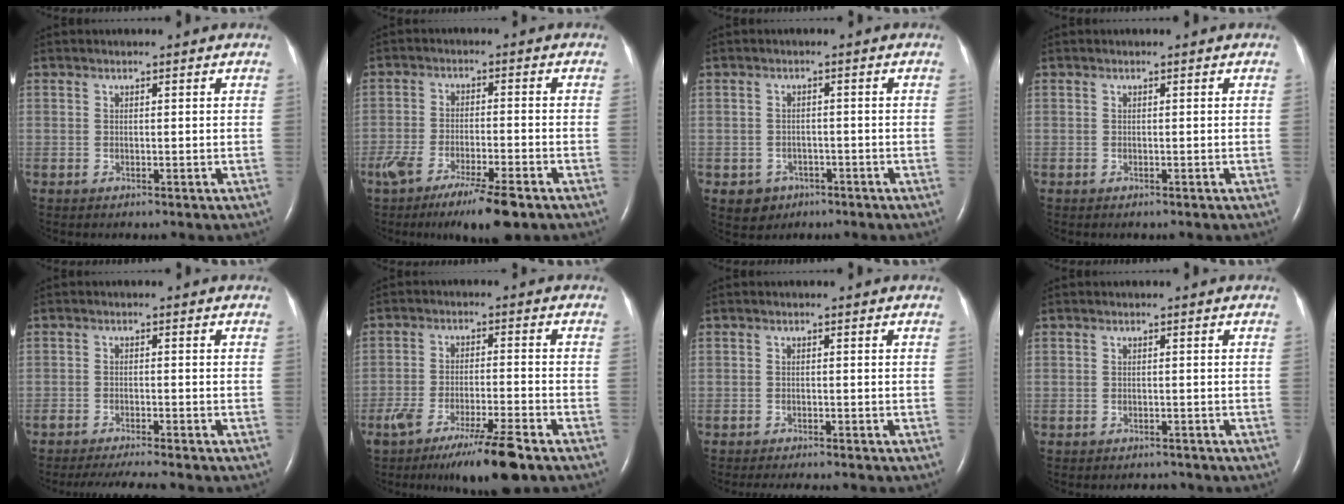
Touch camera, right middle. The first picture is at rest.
{"total": 10.5, "force": [-7.1, 1.3, 7.6], "torque": [-0.127, -0.024, -0.112]}
{"total": 3.4, "force": [-1.7, 2.9, 0.4], "torque": [-0.006, 0.010, -0.016]}
{"total": 0.0}
{"total": 6.4, "force": [-5.7, 0.1, 2.8], "torque": [-0.039, -0.016, -0.091]}
{"total": 10.2, "force": [-7.0, 0.1, 7.4], "torque": [-0.126, -0.027, -0.115]}
{"total": 5.6, "force": [-5.0, 0.8, 2.3], "torque": [-0.027, -0.007, -0.070]}
{"total": 1.8, "force": [-1.7, 0.6, 0.2], "torque": [-0.006, -0.005, -0.020]}